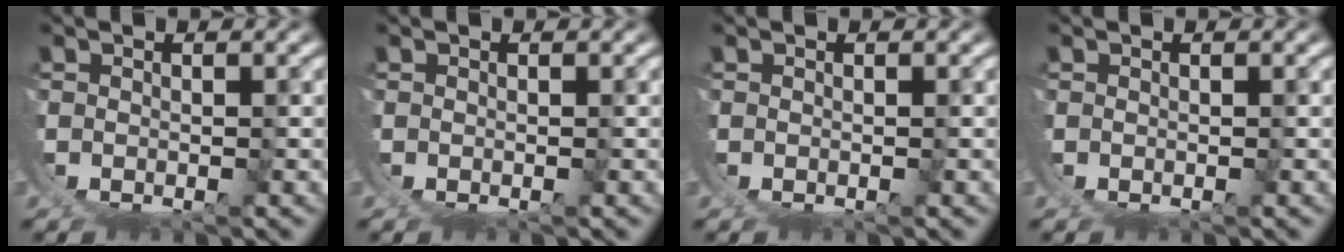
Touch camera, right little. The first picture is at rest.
{"total": 0.0}
{"total": 0.0}
{"total": 0.0}